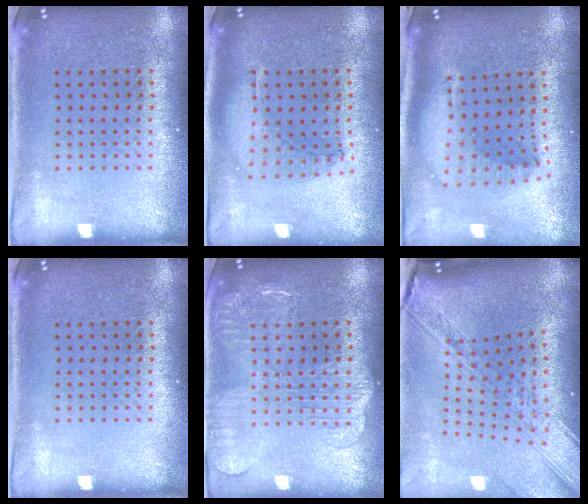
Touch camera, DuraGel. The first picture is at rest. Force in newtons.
{"total": 1.0, "press": 1.0, "slide": 0.2}
{"total": 1.8, "press": 1.4, "slide": 1.0}
{"total": 0.0}
{"total": 2.2, "press": 2.1, "slide": 0.5}
{"total": 3.9, "press": 2.8, "slide": 2.7}